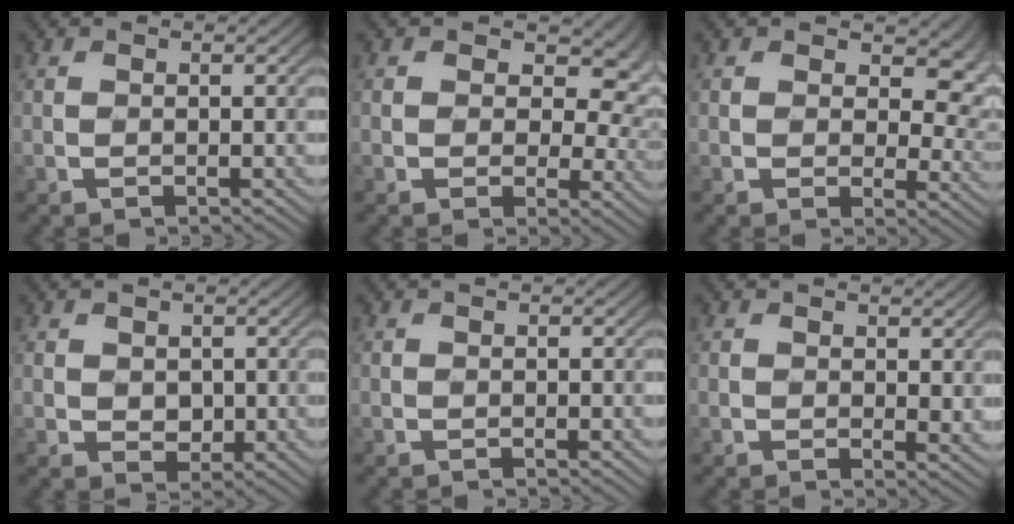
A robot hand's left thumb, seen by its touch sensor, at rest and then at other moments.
{"total": 9.9, "force": [1.7, 7.0, 6.7], "torque": [-0.113, 0.001, 0.030]}
{"total": 9.1, "force": [2.9, 5.9, 6.2], "torque": [-0.119, -0.007, 0.051]}
{"total": 3.2, "force": [0.3, 2.8, 1.5], "torque": [-0.051, 0.000, -0.004]}
{"total": 0.0}
{"total": 2.6, "force": [1.5, 1.7, 1.4], "torque": [-0.033, -0.004, 0.027]}